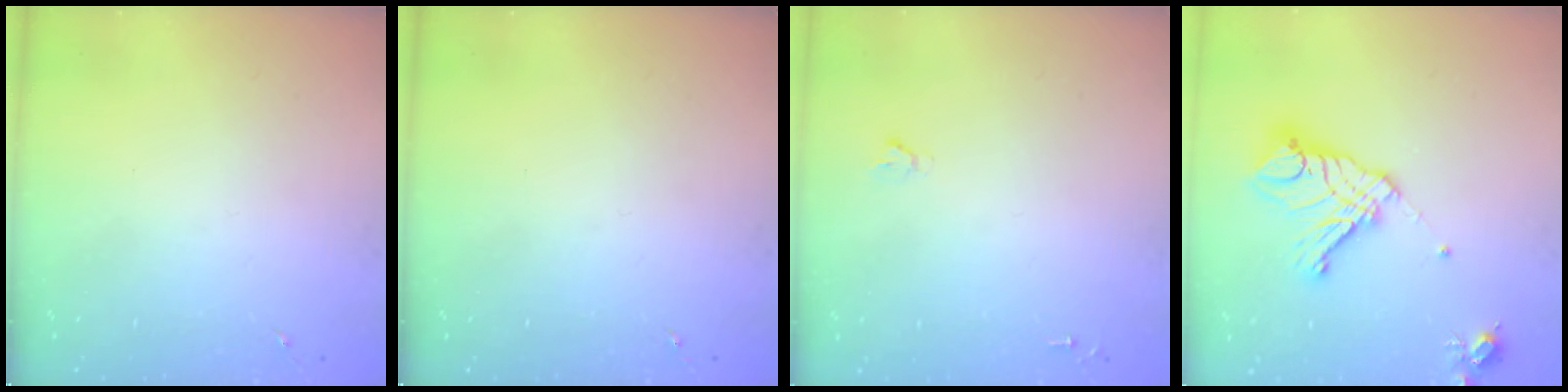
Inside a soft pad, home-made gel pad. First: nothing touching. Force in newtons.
{"total": 0.0}
{"total": 1.6, "press": 1.6, "slide": 0.2}
{"total": 17.6, "press": 17.5, "slide": 1.9}